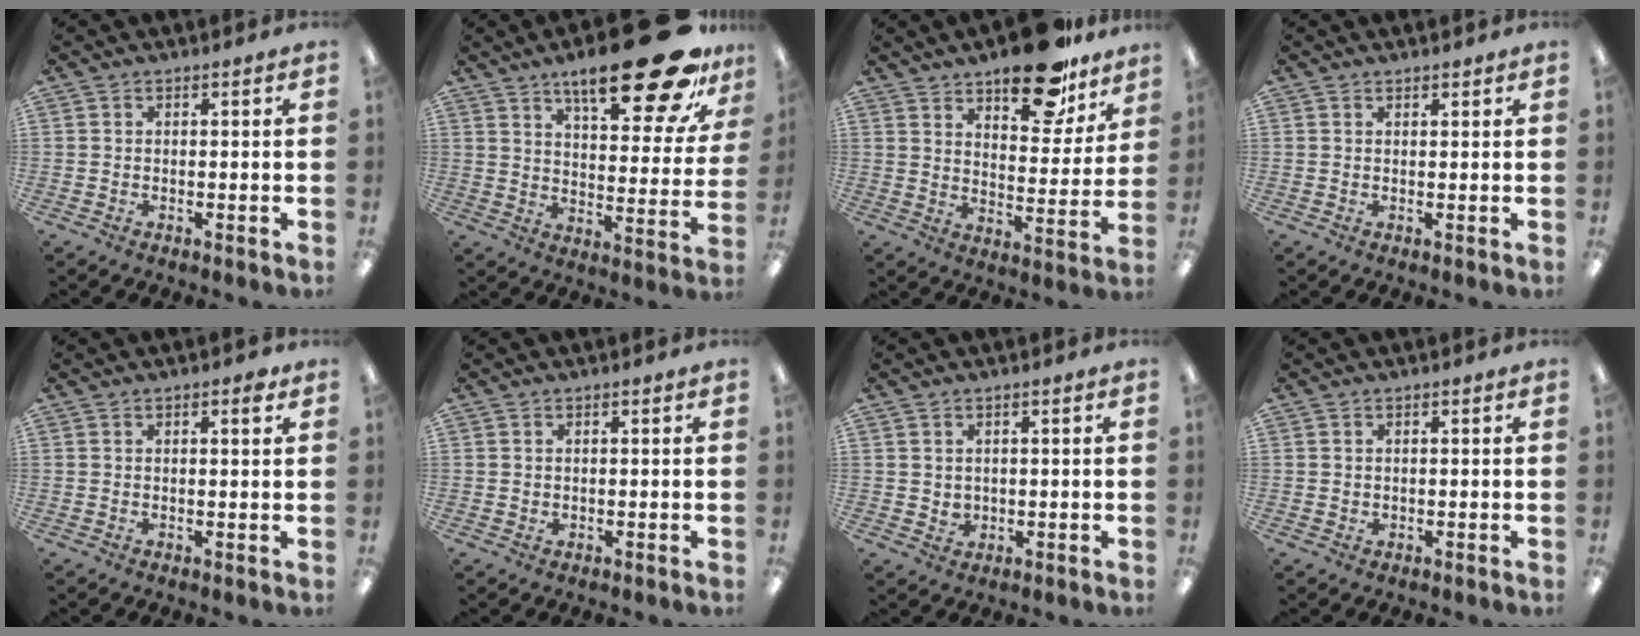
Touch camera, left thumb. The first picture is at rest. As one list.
[{"total": 24.1, "force": [16.0, 6.9, 16.6], "torque": [-0.242, -0.099, 0.255]}, {"total": 16.7, "force": [12.4, 7.0, 8.9], "torque": [-0.114, -0.074, 0.208]}, {"total": 0.9, "force": [0.8, 0.3, 0.1], "torque": [0.006, -0.003, 0.014]}, {"total": 1.9, "force": [1.2, 0.6, 1.4], "torque": [-0.014, -0.005, 0.016]}, {"total": 0.7, "force": [0.4, 0.6, 0.0], "torque": [0.000, 0.003, 0.007]}, {"total": 2.4, "force": [1.3, 1.9, 0.3], "torque": [-0.002, -0.005, 0.023]}, {"total": 0.8, "force": [0.3, 0.7, 0.0], "torque": [0.000, 0.004, 0.005]}]